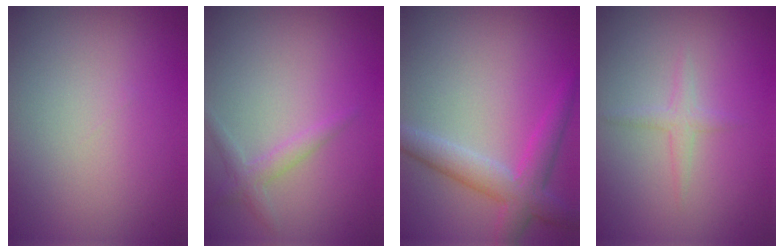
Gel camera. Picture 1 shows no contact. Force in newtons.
{"total": 1.6, "press": 1.6, "slide": 0.1}
{"total": 3.4, "press": 3.4, "slide": 0.1}
{"total": 1.3, "press": 1.3, "slide": 0.0}